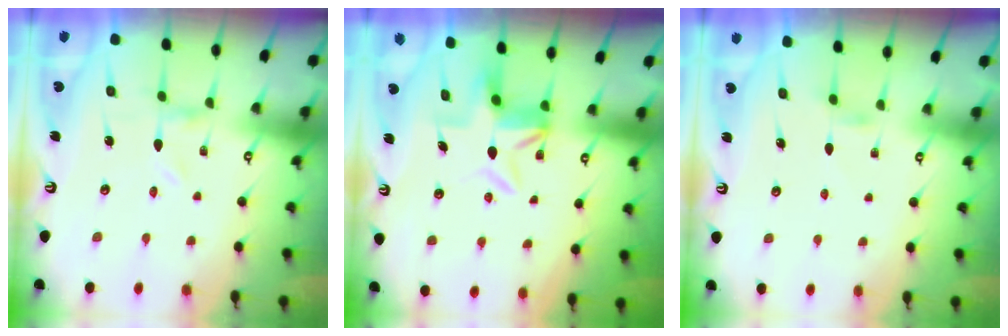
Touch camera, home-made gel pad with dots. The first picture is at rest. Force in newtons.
{"total": 6.0, "press": 5.8, "slide": 1.7}
{"total": 2.7, "press": 2.7, "slide": 0.5}